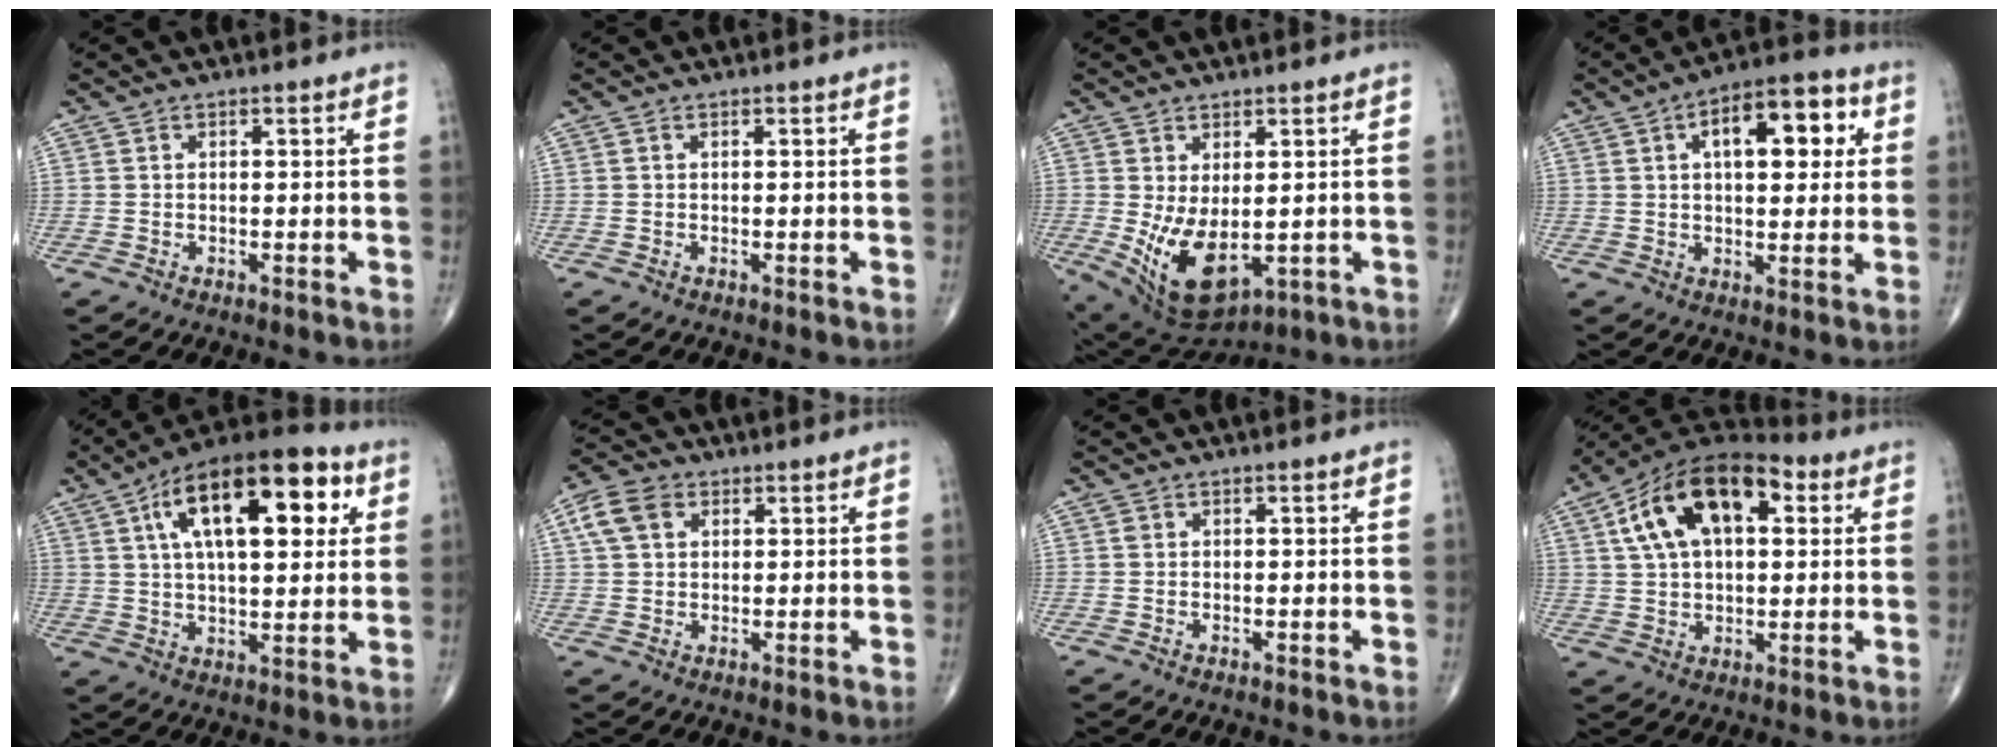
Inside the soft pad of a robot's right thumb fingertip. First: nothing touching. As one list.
[{"total": 0.0}, {"total": 11.4, "force": [-1.2, 6.0, 9.6], "torque": [-0.164, -0.013, 0.011]}, {"total": 14.0, "force": [4.1, 6.7, 11.6], "torque": [-0.134, 0.015, 0.055]}, {"total": 22.9, "force": [7.7, 10.2, 19.0], "torque": [-0.283, 0.010, 0.116]}, {"total": 6.6, "force": [2.4, 4.7, 4.0], "torque": [-0.072, 0.012, 0.042]}, {"total": 0.6, "force": [0.2, 0.5, 0.3], "torque": [-0.003, 0.003, 0.005]}, {"total": 19.1, "force": [6.0, 10.5, 14.7], "torque": [-0.233, 0.018, 0.092]}]